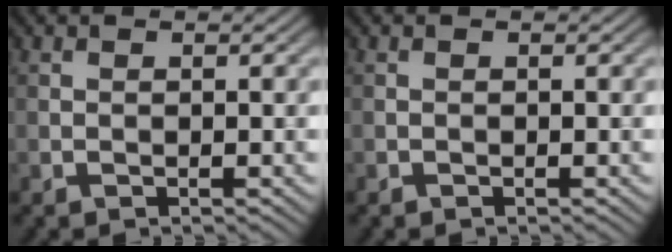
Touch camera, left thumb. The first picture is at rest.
{"total": 0.0}